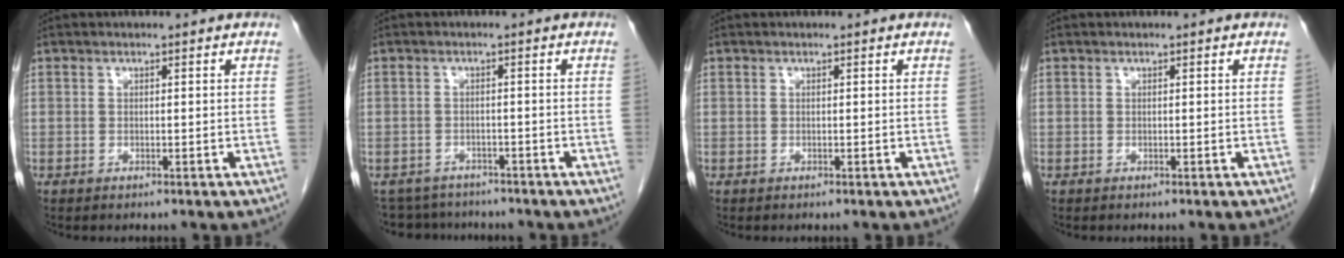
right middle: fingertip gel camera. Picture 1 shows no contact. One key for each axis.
{"total": 6.3, "fx": -5.8, "fy": 2.4, "fz": 0.2, "tx": -0.004, "ty": 0.006, "tz": -0.083}
{"total": 0.0}
{"total": 0.0}